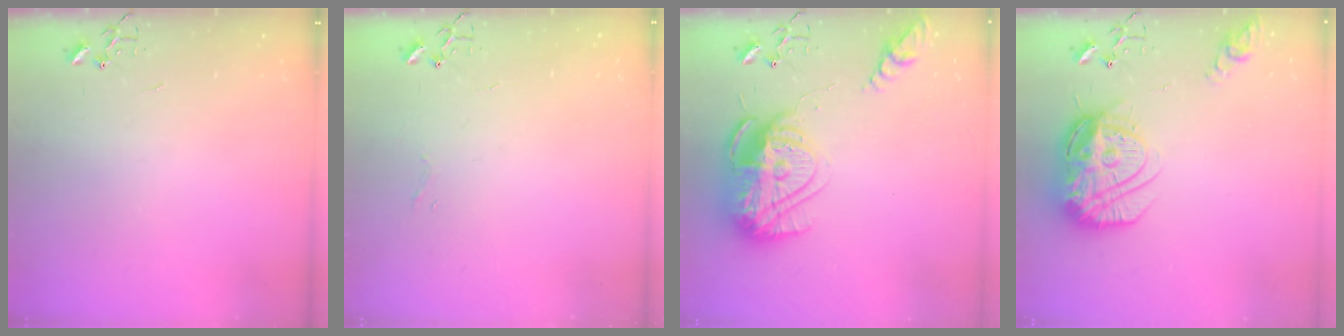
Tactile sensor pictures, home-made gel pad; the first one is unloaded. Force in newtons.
{"total": 3.3, "press": 3.3, "slide": 0.3}
{"total": 18.9, "press": 18.9, "slide": 1.6}
{"total": 19.4, "press": 19.3, "slide": 1.7}